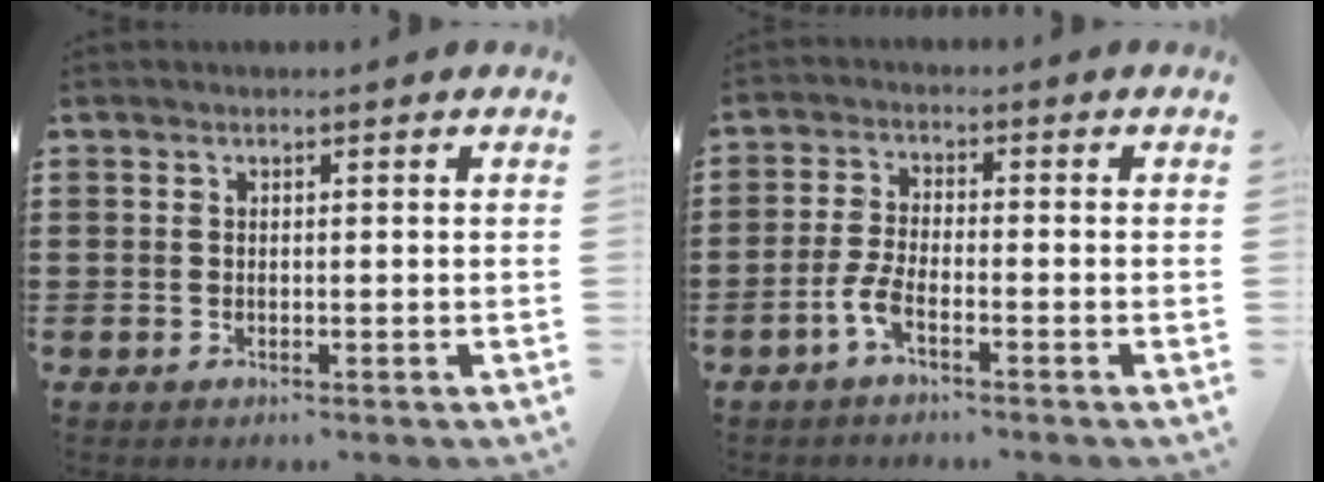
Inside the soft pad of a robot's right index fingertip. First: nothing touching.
{"total": 3.7, "force": [-2.0, 0.9, 3.0], "torque": [-0.080, -0.007, -0.044]}